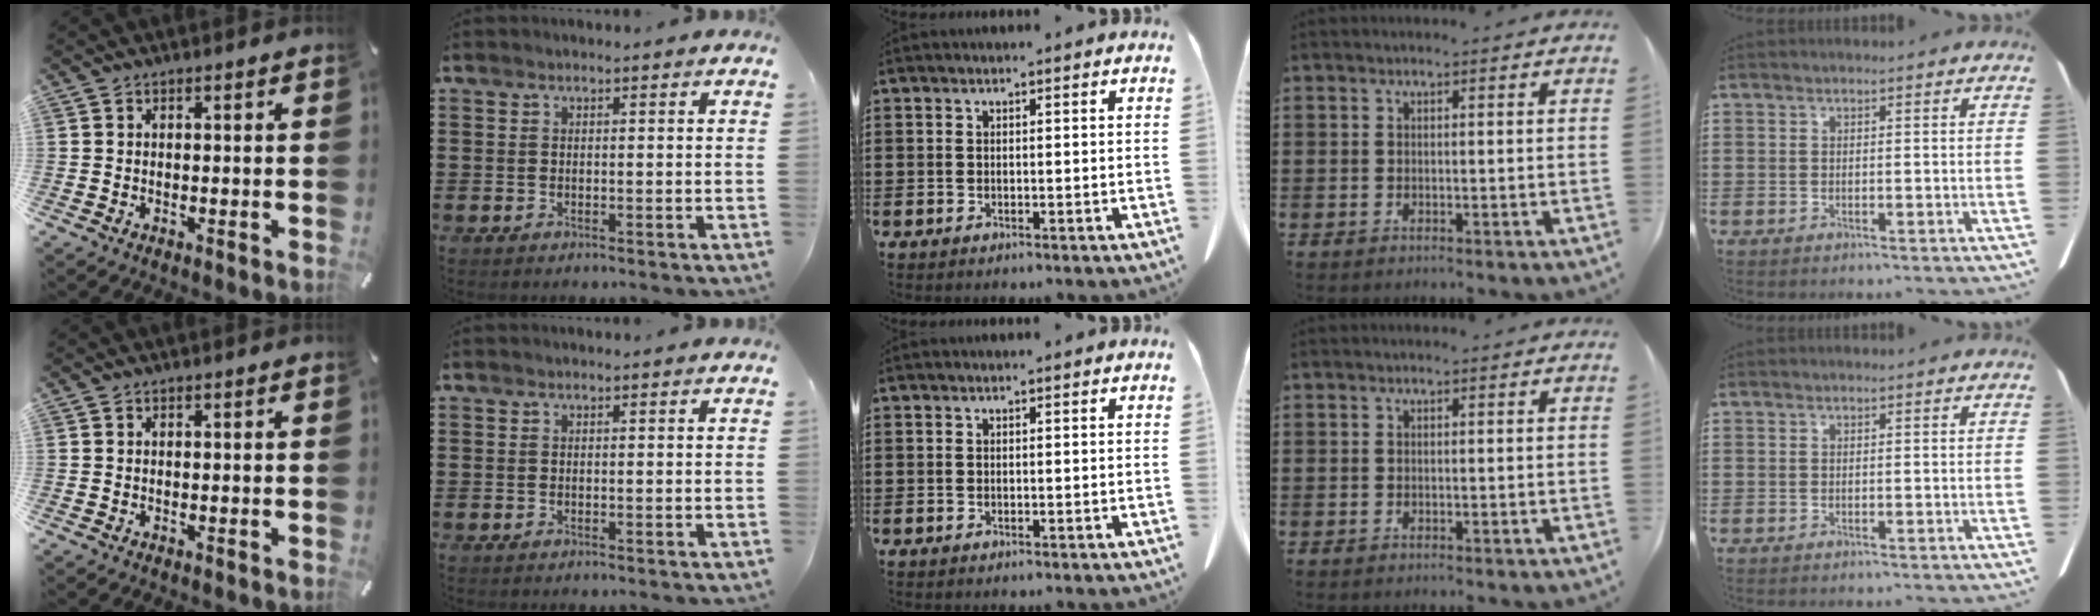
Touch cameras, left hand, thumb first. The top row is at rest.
{}